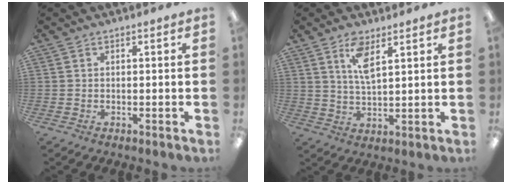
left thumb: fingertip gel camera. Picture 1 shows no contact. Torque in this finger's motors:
{"motor_torque": [-0.08, 0.08, 0.11, 0.02, 0.01]}